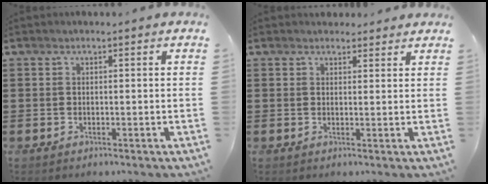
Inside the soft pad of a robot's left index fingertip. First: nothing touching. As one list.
[{"total": 1.9, "force": [1.8, 0.7, 0.1], "torque": [0.002, -0.002, 0.034]}]